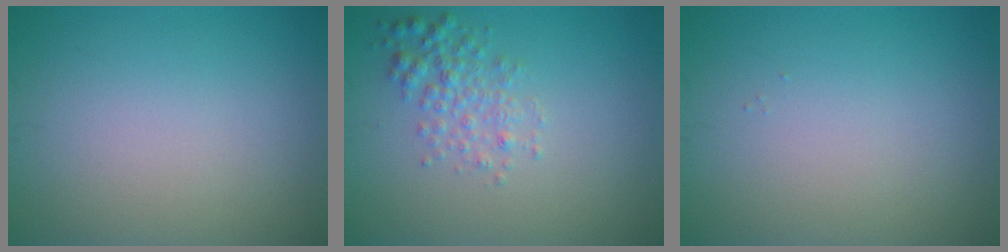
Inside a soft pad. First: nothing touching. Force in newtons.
{"total": 2.4, "press": 2.4, "slide": 0.1}
{"total": 0.0}